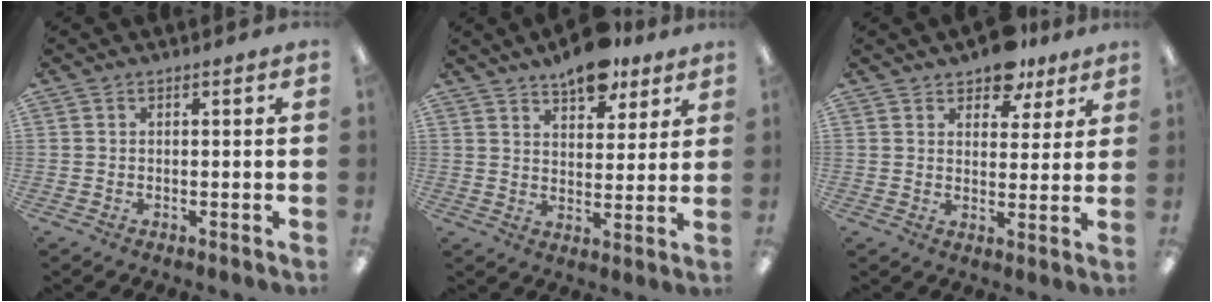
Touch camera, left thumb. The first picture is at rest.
{"total": 10.1, "force": [7.9, 4.3, 4.6], "torque": [-0.054, -0.043, 0.138]}
{"total": 7.7, "force": [6.2, 3.9, 2.4], "torque": [-0.020, -0.038, 0.110]}